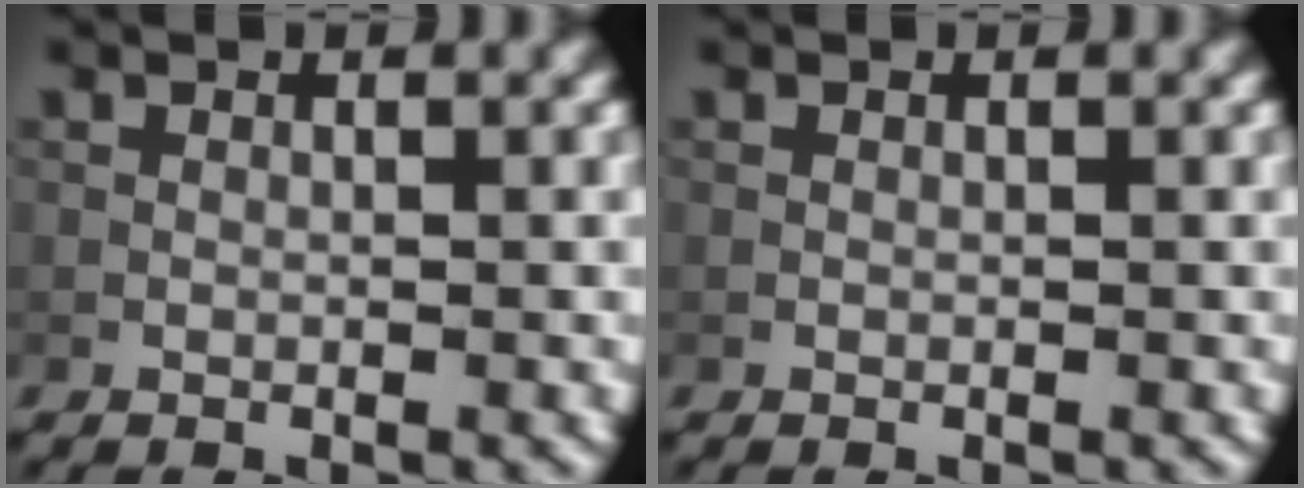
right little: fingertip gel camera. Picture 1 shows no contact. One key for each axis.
{"total": 0.0}